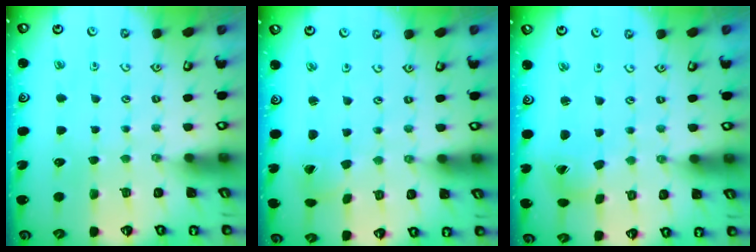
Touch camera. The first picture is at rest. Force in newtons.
{"total": 1.3, "press": 1.2, "slide": 0.2}
{"total": 3.0, "press": 3.0, "slide": 0.4}